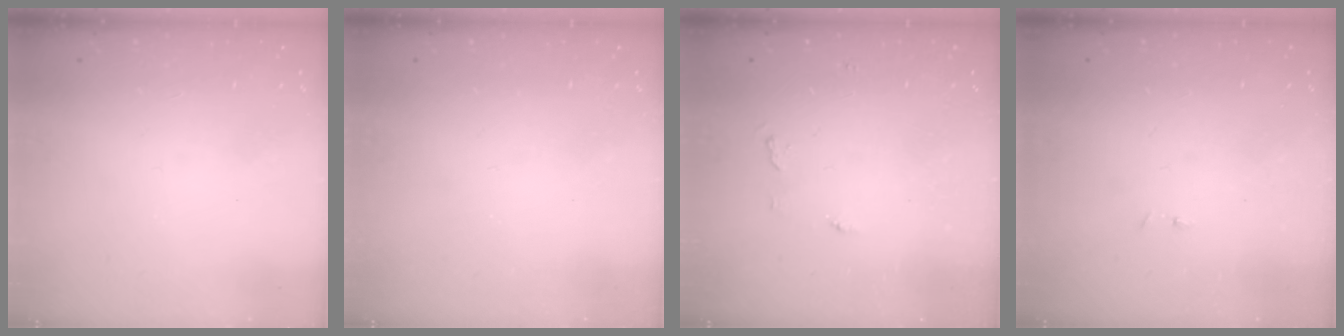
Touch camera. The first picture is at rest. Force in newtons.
{"total": 0.0}
{"total": 4.6, "press": 4.5, "slide": 0.4}
{"total": 2.9, "press": 2.9, "slide": 0.4}